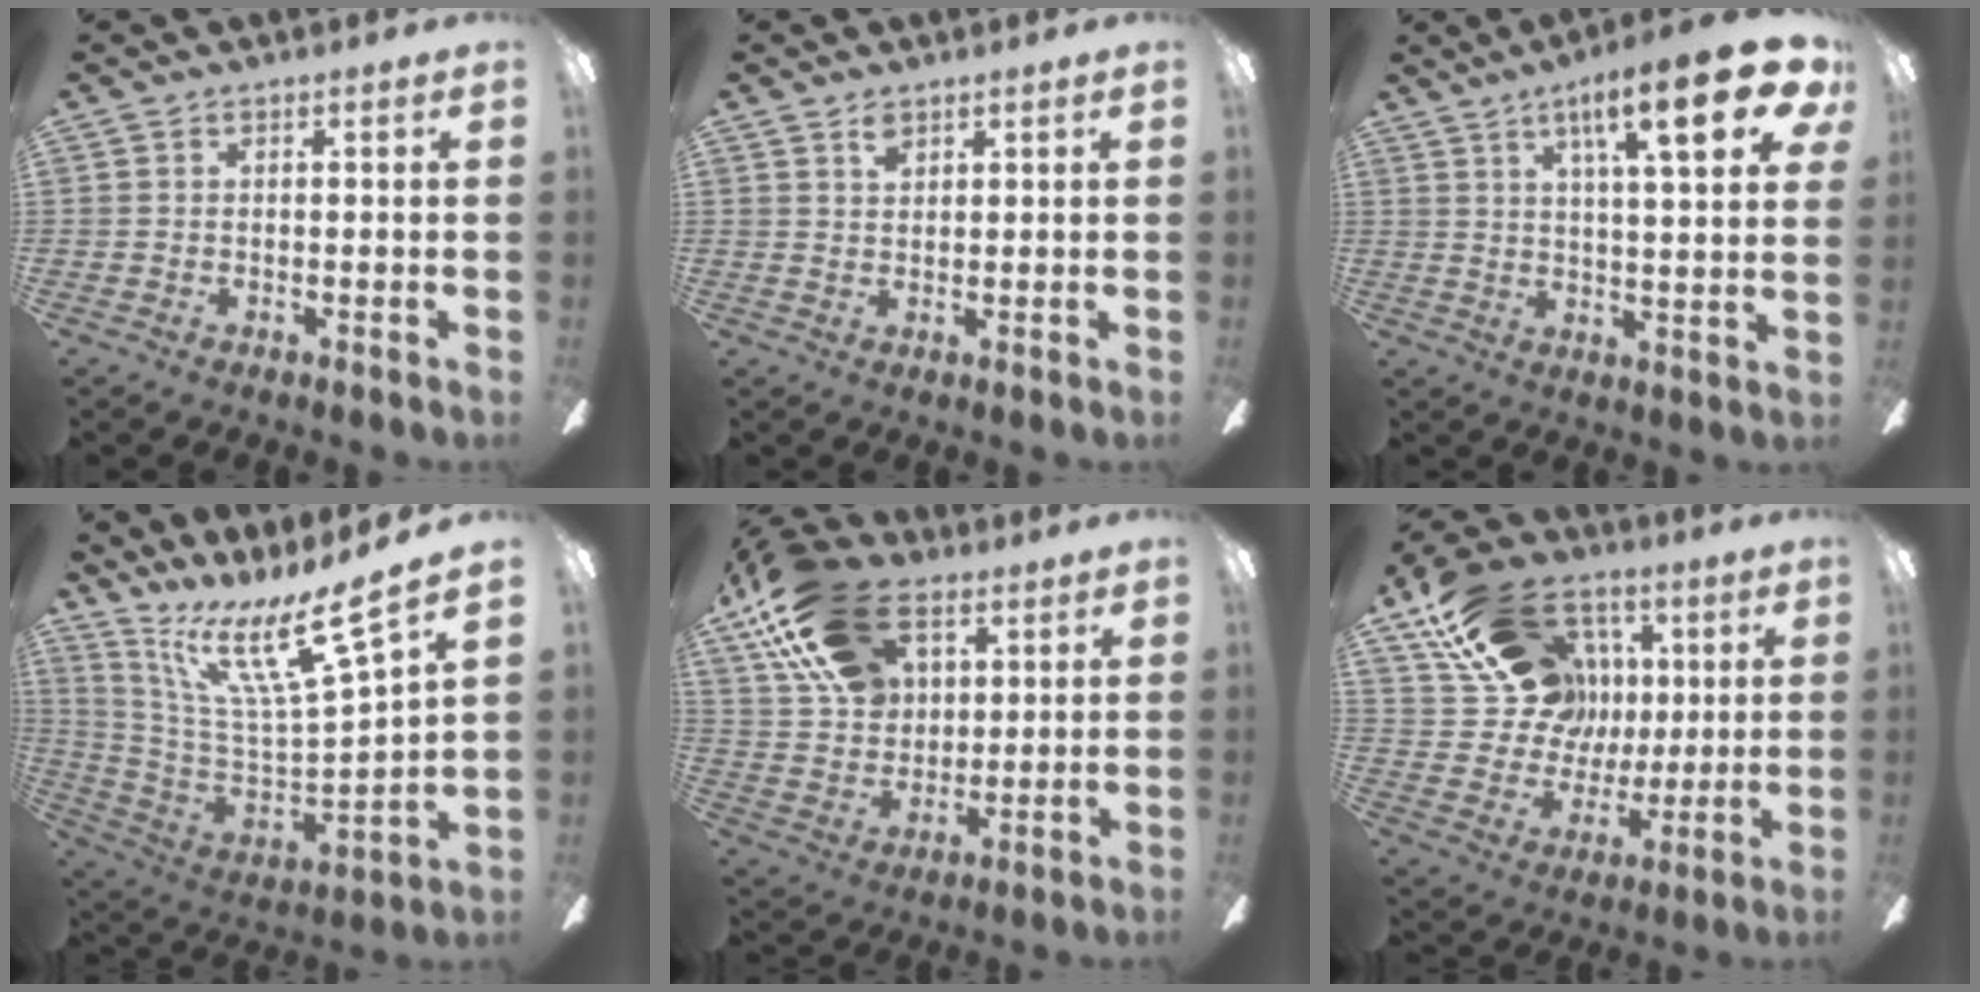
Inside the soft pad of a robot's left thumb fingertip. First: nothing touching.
{"total": 2.5, "force": [1.8, 1.1, 1.3], "torque": [-0.021, -0.002, 0.032]}
{"total": 17.8, "force": [8.7, 4.1, 14.9], "torque": [-0.219, -0.033, 0.123]}
{"total": 18.6, "force": [12.5, 3.0, 13.5], "torque": [-0.250, -0.085, 0.201]}
{"total": 21.6, "force": [11.6, 13.3, 12.5], "torque": [-0.250, -0.032, 0.214]}
{"total": 24.0, "force": [9.5, 18.4, 12.0], "torque": [-0.215, -0.027, 0.196]}